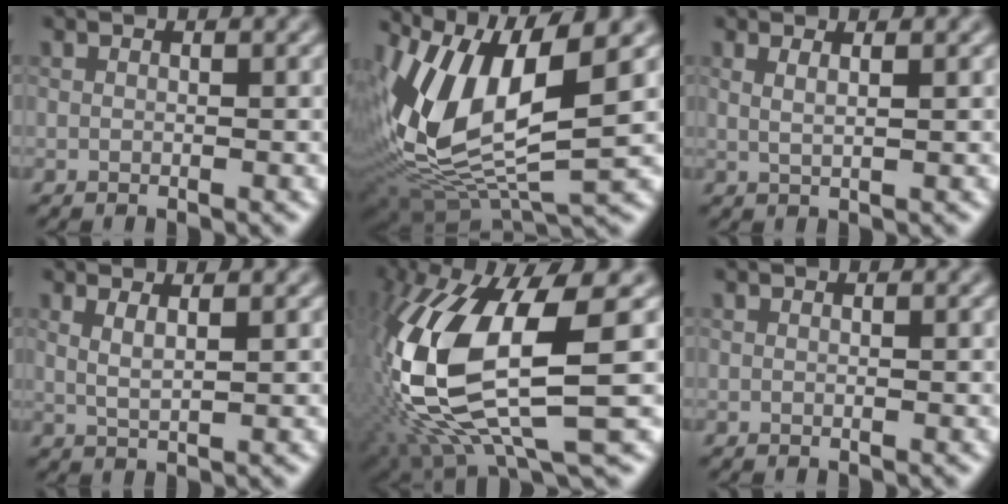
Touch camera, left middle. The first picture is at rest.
{"total": 10.2, "force": [2.5, 4.2, 8.9], "torque": [-0.188, -0.001, 0.053]}
{"total": 1.3, "force": [0.6, 0.4, 1.0], "torque": [-0.014, -0.001, 0.009]}
{"total": 1.6, "force": [0.7, 0.4, 1.4], "torque": [-0.027, -0.003, 0.019]}
{"total": 13.5, "force": [-0.5, 5.0, 12.6], "torque": [-0.270, -0.012, -0.002]}
{"total": 0.0}